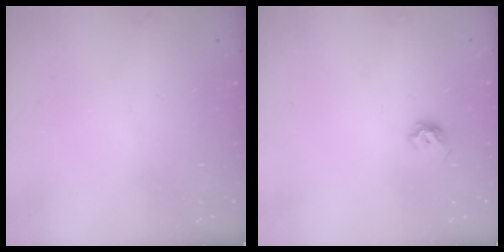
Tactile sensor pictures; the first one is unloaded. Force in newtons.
{"total": 5.2, "press": 5.1, "slide": 1.0}